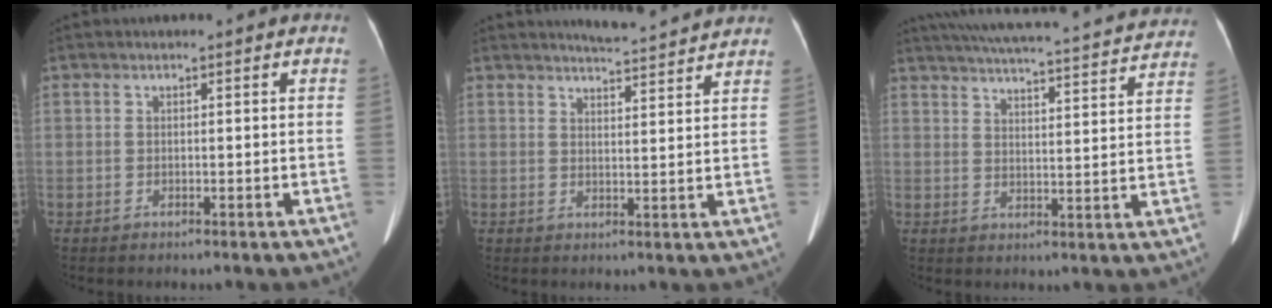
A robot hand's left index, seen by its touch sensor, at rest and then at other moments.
{"total": 6.8, "force": [6.6, -0.1, 1.5], "torque": [-0.034, 0.005, 0.083]}
{"total": 29.1, "force": [27.0, 3.5, 10.4], "torque": [-0.179, -0.027, 0.333]}